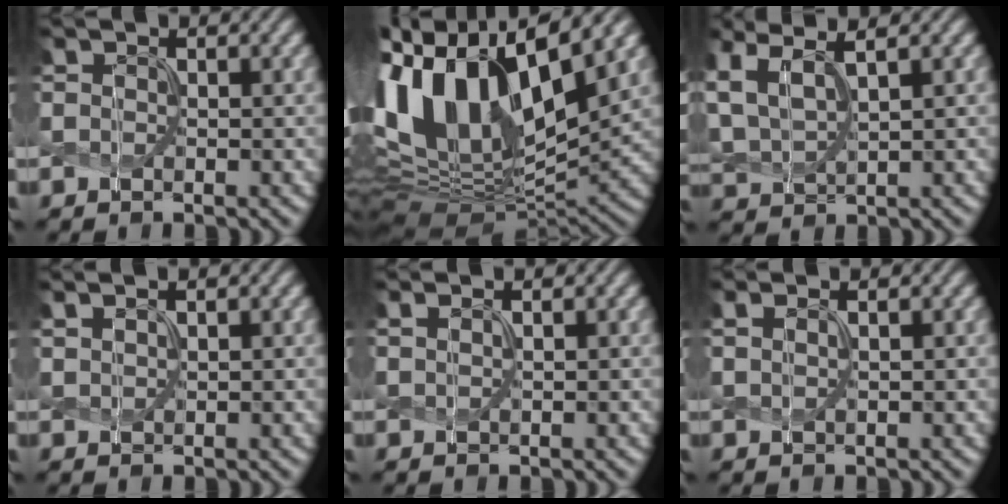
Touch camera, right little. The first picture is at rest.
{"total": 15.3, "force": [4.8, 8.4, 11.9], "torque": [-0.260, 0.013, 0.090]}
{"total": 6.1, "force": [3.4, 2.2, 4.5], "torque": [-0.120, 0.017, 0.067]}
{"total": 1.6, "force": [1.2, 0.5, 0.9], "torque": [-0.015, 0.001, 0.018]}
{"total": 1.5, "force": [0.9, 0.5, 1.0], "torque": [-0.015, -0.004, 0.010]}
{"total": 1.9, "force": [1.2, 0.7, 1.4], "torque": [-0.021, -0.001, 0.008]}